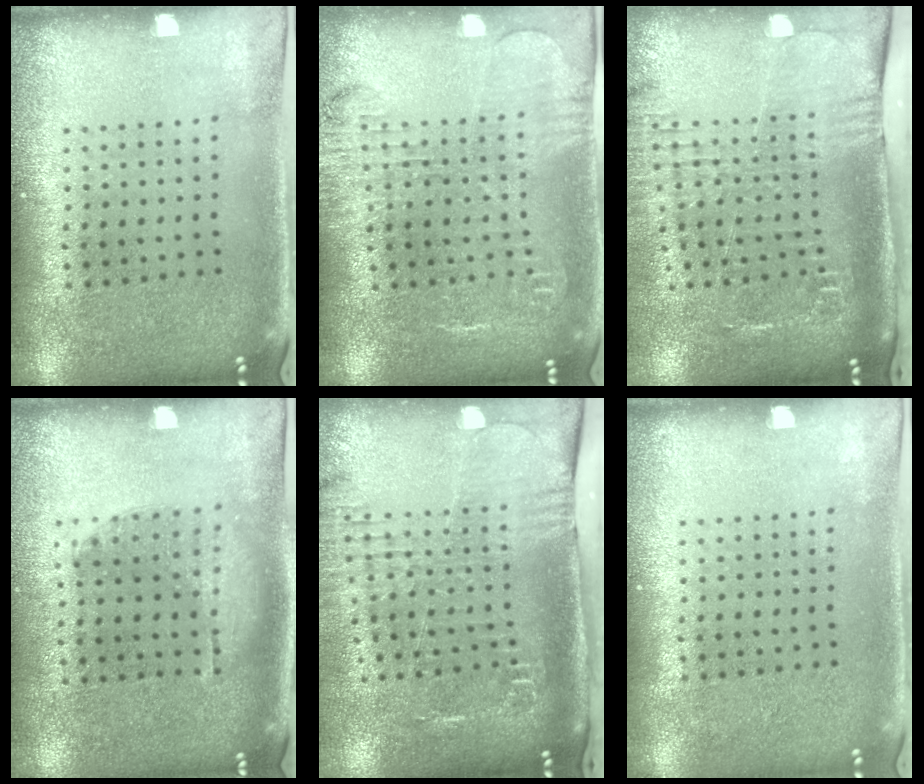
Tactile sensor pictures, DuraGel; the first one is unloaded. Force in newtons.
{"total": 1.8, "press": 1.7, "slide": 0.5}
{"total": 2.6, "press": 2.1, "slide": 1.6}
{"total": 1.1, "press": 0.8, "slide": 0.7}
{"total": 2.5, "press": 2.1, "slide": 1.3}
{"total": 0.0}